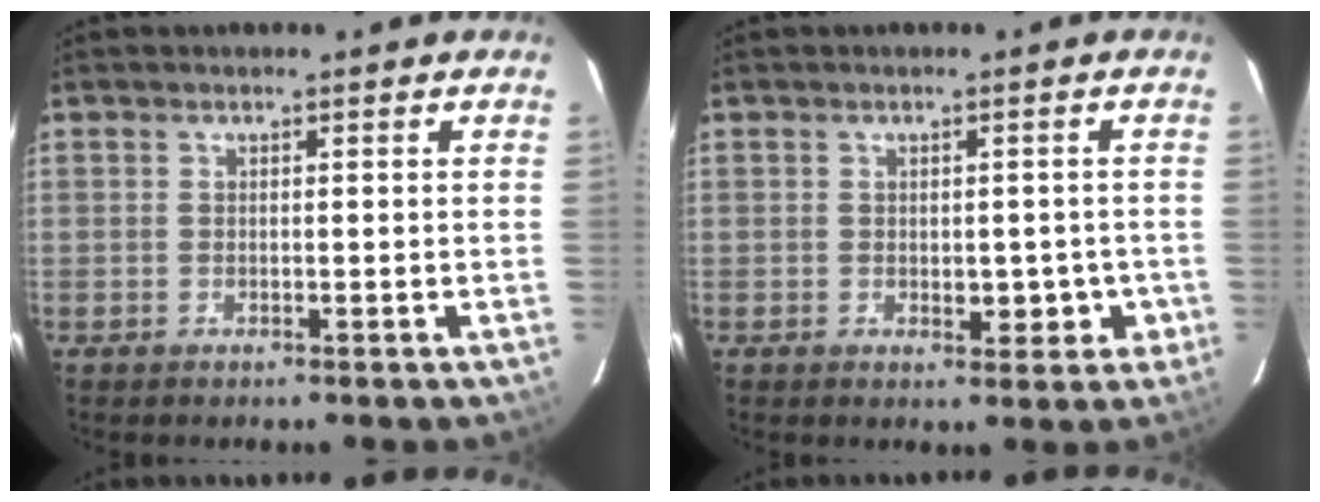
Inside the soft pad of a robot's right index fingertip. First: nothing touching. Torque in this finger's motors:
{"motor_torque": [0.07, -0.06, 0.03, 0.02]}